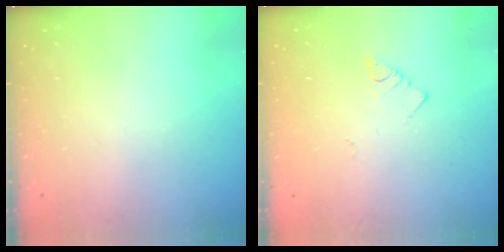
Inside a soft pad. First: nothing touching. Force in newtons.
{"total": 2.7, "press": 2.7, "slide": 0.4}